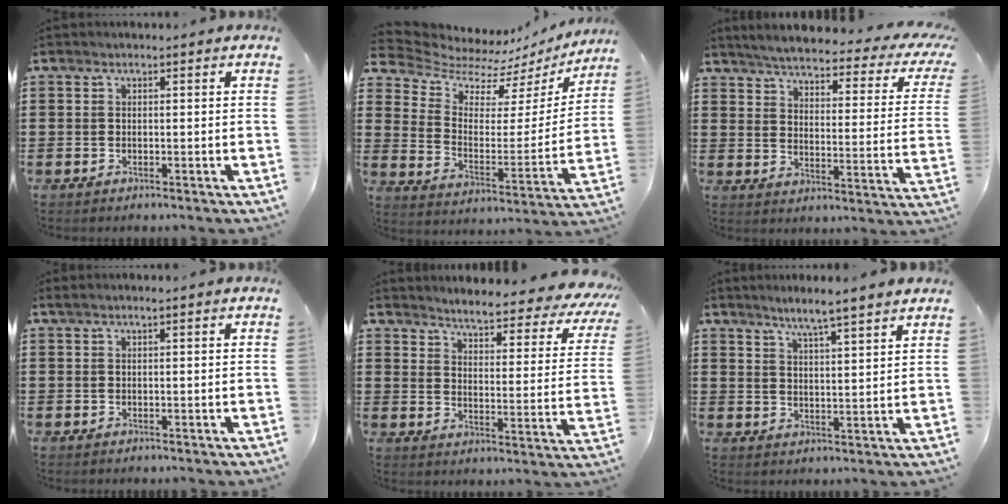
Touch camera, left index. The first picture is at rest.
{"total": 6.3, "force": [5.6, 2.4, 1.6], "torque": [-0.058, -0.050, 0.094]}
{"total": 3.9, "force": [3.3, -0.2, 2.2], "torque": [-0.060, -0.027, 0.046]}
{"total": 0.5, "force": [0.1, -0.2, 0.5], "torque": [-0.006, -0.003, 0.002]}
{"total": 4.3, "force": [4.1, -0.3, 1.3], "torque": [-0.040, -0.047, 0.061]}
{"total": 4.4, "force": [3.8, -1.2, 1.8], "torque": [-0.049, -0.019, 0.065]}